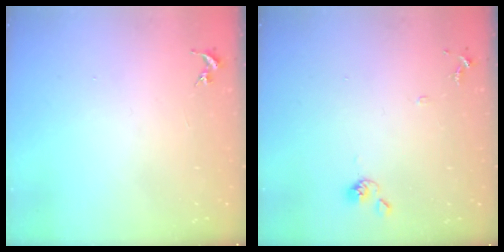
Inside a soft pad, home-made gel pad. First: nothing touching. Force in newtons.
{"total": 7.8, "press": 7.8, "slide": 0.7}